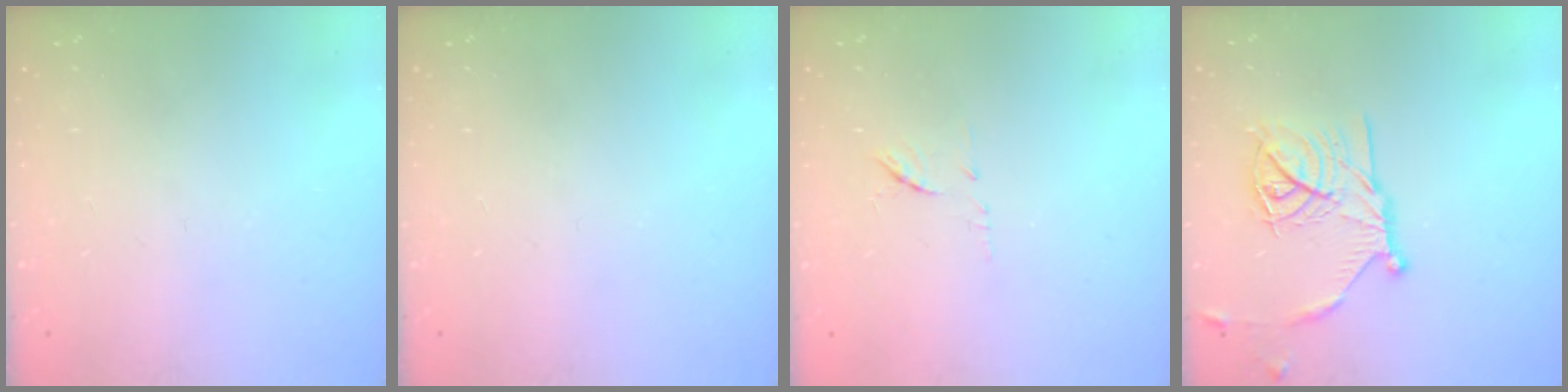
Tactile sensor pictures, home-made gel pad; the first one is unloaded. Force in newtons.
{"total": 0.0}
{"total": 6.4, "press": 6.3, "slide": 0.8}
{"total": 17.0, "press": 17.0, "slide": 1.0}